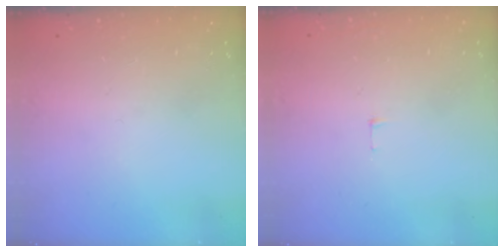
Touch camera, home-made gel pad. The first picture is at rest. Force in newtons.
{"total": 3.8, "press": 3.8, "slide": 0.3}